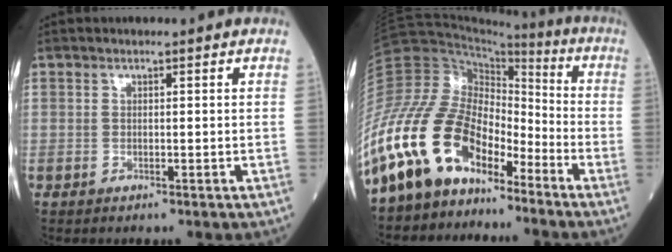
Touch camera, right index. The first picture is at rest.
{"total": 17.5, "force": [-12.3, 8.4, 9.2], "torque": [-0.200, 0.043, -0.233]}